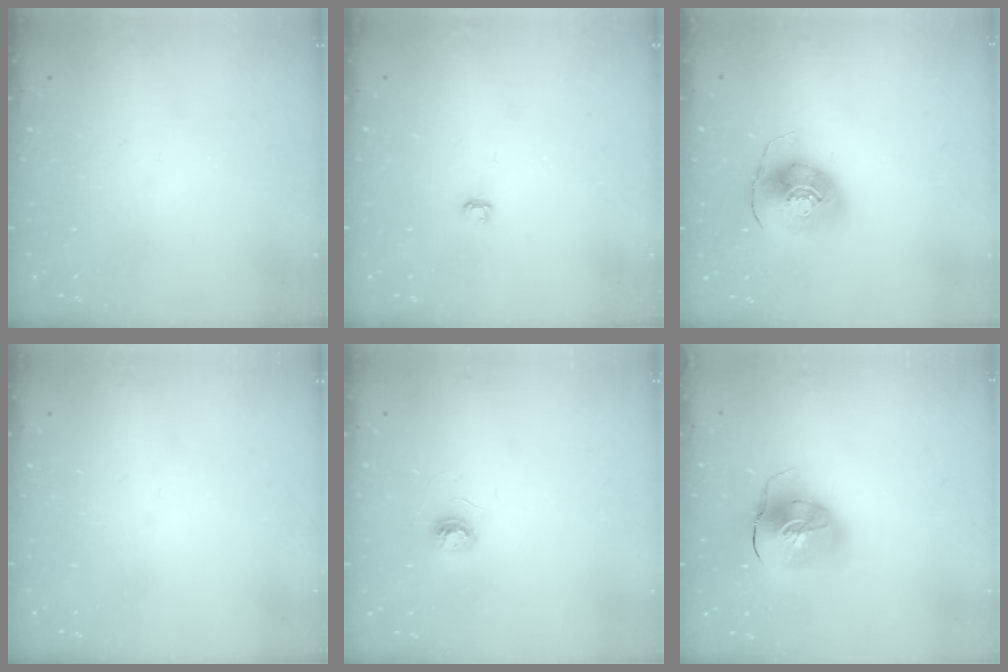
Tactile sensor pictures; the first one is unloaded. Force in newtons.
{"total": 2.9, "press": 2.9, "slide": 0.3}
{"total": 10.2, "press": 10.1, "slide": 1.5}
{"total": 0.0}
{"total": 3.7, "press": 3.7, "slide": 0.4}
{"total": 11.5, "press": 11.4, "slide": 1.5}